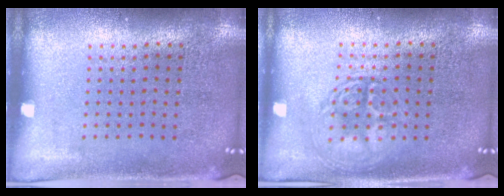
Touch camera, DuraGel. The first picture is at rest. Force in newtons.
{"total": 2.7, "press": 2.7, "slide": 0.3}